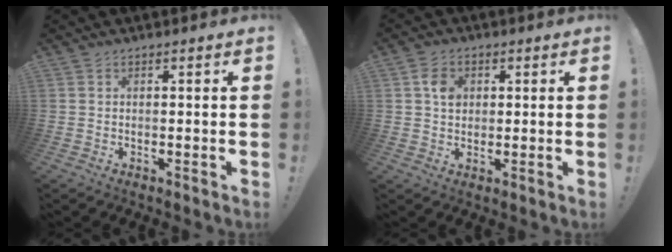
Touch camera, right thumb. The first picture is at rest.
{"total": 5.3, "force": [1.2, 4.0, 3.3], "torque": [-0.047, 0.005, 0.022]}